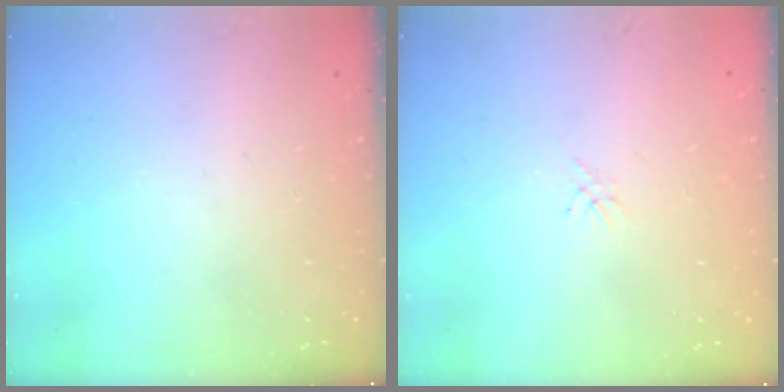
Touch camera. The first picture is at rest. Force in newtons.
{"total": 1.3, "press": 1.2, "slide": 0.4}